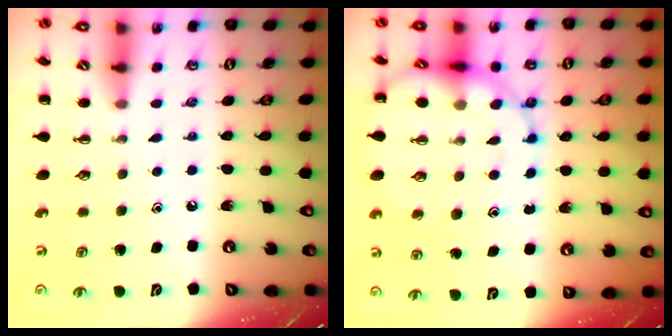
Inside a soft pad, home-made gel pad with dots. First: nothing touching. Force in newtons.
{"total": 14.2, "press": 14.0, "slide": 2.3}